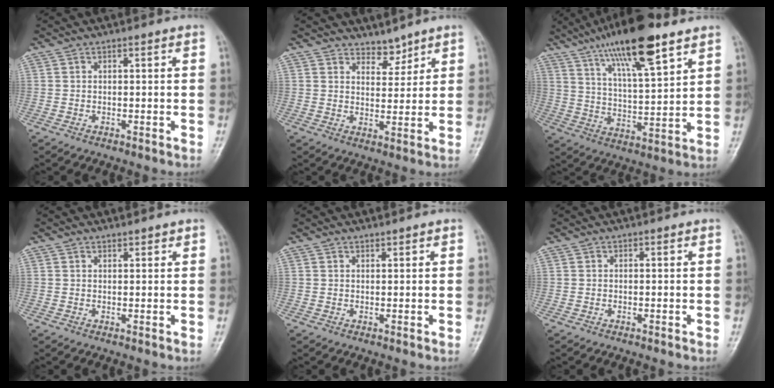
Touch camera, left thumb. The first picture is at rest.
{"total": 3.7, "force": [3.2, 1.7, 0.6], "torque": [0.012, -0.027, 0.054]}
{"total": 17.4, "force": [11.0, 4.1, 12.9], "torque": [-0.204, -0.041, 0.194]}
{"total": 1.0, "force": [0.9, 0.4, 0.3], "torque": [-0.002, -0.006, 0.013]}
{"total": 0.6, "force": [0.6, 0.1, 0.2], "torque": [-0.004, -0.005, 0.010]}
{"total": 0.0}